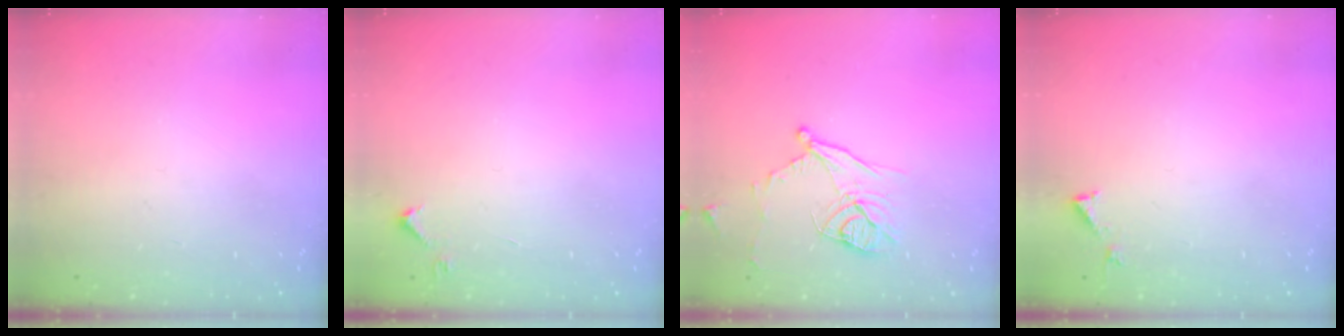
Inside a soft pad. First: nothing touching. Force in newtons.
{"total": 3.8, "press": 3.7, "slide": 0.6}
{"total": 11.3, "press": 11.0, "slide": 2.3}
{"total": 3.0, "press": 3.0, "slide": 0.2}